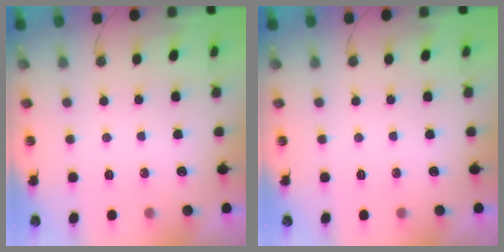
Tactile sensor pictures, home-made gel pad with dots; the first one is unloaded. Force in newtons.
{"total": 0.0}